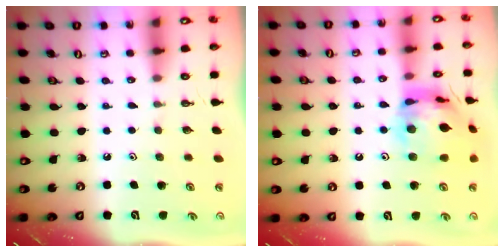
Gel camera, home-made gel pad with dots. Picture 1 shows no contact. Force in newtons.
{"total": 17.0, "press": 16.9, "slide": 1.9}